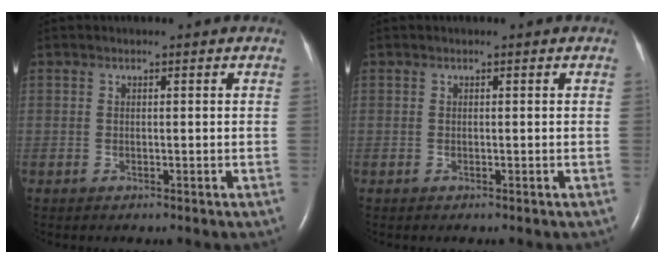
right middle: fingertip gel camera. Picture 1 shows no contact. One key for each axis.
{"total": 0.0}